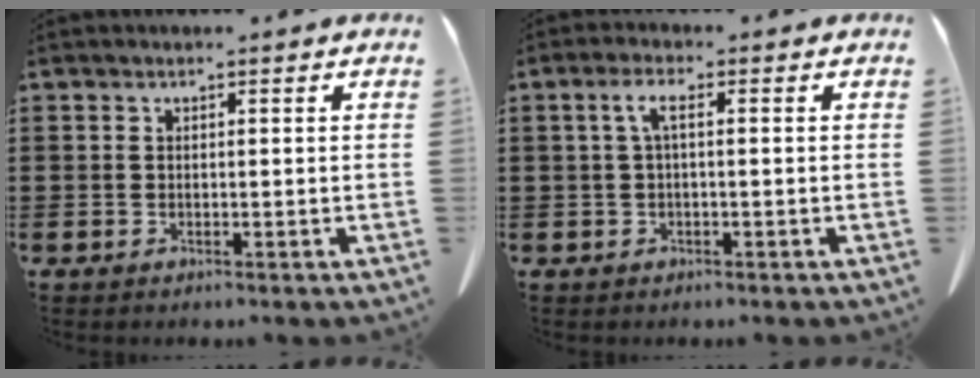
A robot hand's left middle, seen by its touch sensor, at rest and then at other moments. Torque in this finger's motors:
{"motor_torque": [-0.05, 0.07, -0.03, -0.03]}